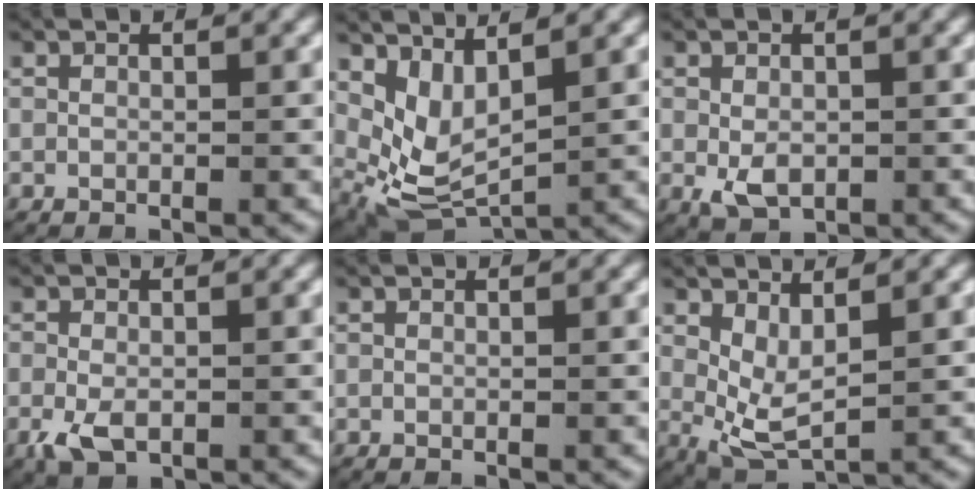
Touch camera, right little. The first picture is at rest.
{"total": 7.4, "force": [0.0, 5.4, 5.1], "torque": [-0.110, -0.033, 0.013]}
{"total": 2.7, "force": [-0.5, 1.7, 2.0], "torque": [-0.047, -0.015, 0.001]}
{"total": 2.8, "force": [-1.1, 1.7, 2.0], "torque": [-0.049, -0.014, -0.015]}
{"total": 0.0}
{"total": 4.2, "force": [0.4, 2.5, 3.4], "torque": [-0.063, -0.027, 0.018]}